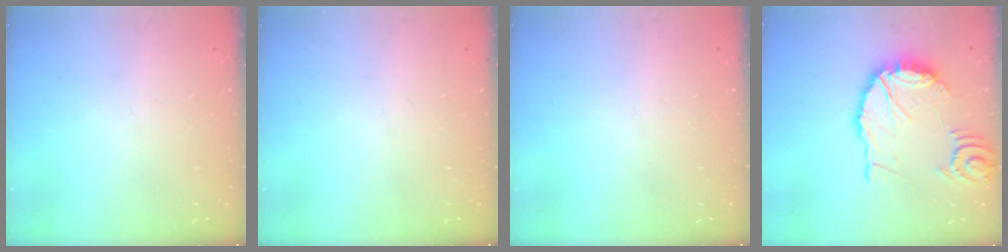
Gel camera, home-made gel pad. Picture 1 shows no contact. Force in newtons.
{"total": 0.0}
{"total": 0.0}
{"total": 18.2, "press": 18.0, "slide": 2.3}